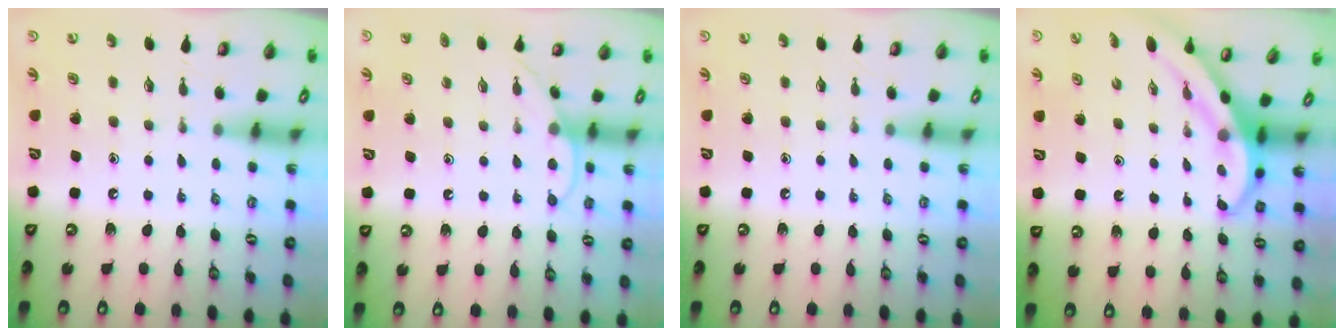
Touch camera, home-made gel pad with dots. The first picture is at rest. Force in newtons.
{"total": 7.2, "press": 7.2, "slide": 0.5}
{"total": 0.0}
{"total": 3.7, "press": 3.7, "slide": 0.3}